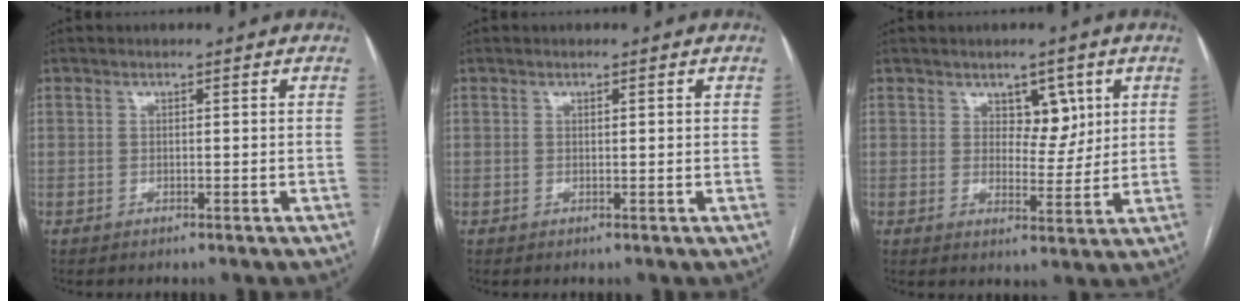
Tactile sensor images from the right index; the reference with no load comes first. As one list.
[{"total": 0.5, "force": [0.2, 0.0, 0.5], "torque": [-0.009, 0.001, 0.003]}, {"total": 5.0, "force": [2.3, 3.0, 3.3], "torque": [-0.039, 0.002, 0.038]}]